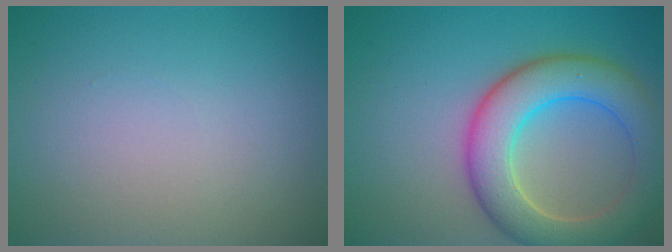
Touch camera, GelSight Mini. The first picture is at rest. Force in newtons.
{"total": 7.7, "press": 7.7, "slide": 0.9}